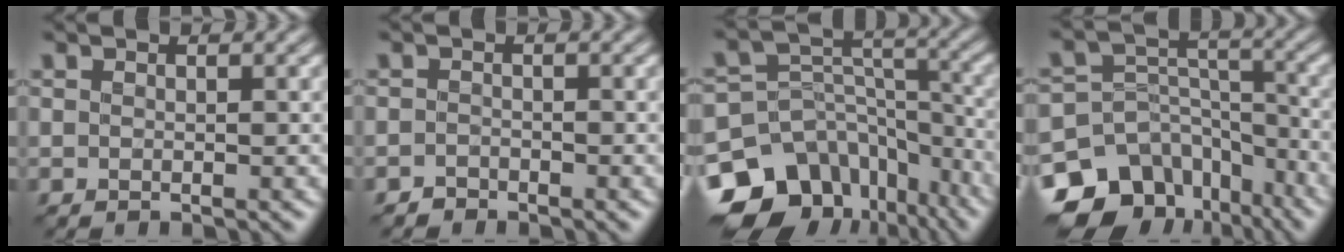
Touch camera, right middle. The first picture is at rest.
{"total": 0.8, "force": [-0.8, 0.3, -0.1], "torque": [0.002, 0.005, -0.018]}
{"total": 15.1, "force": [-10.3, 9.8, 4.9], "torque": [-0.119, -0.002, -0.141]}
{"total": 13.3, "force": [-9.1, 8.8, 4.0], "torque": [-0.087, 0.001, -0.132]}